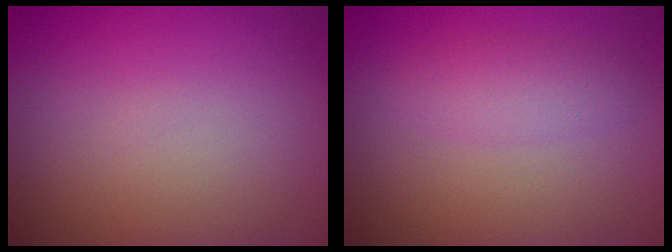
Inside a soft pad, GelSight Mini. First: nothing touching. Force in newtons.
{"total": 2.3, "press": 2.3, "slide": 0.0}